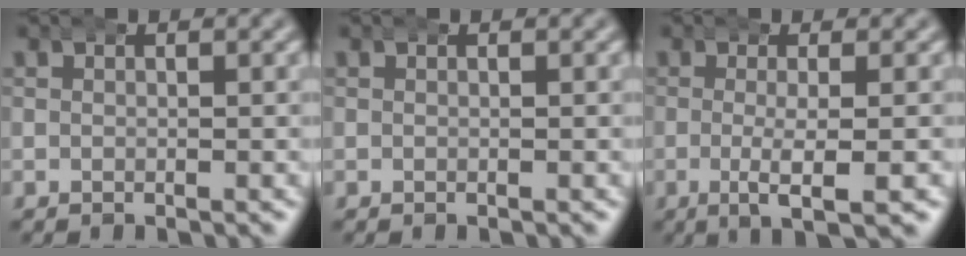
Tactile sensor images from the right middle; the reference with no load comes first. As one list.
[{"total": 0.0}, {"total": 4.3, "force": [-1.1, 0.7, 4.1], "torque": [-0.065, -0.005, -0.018]}]